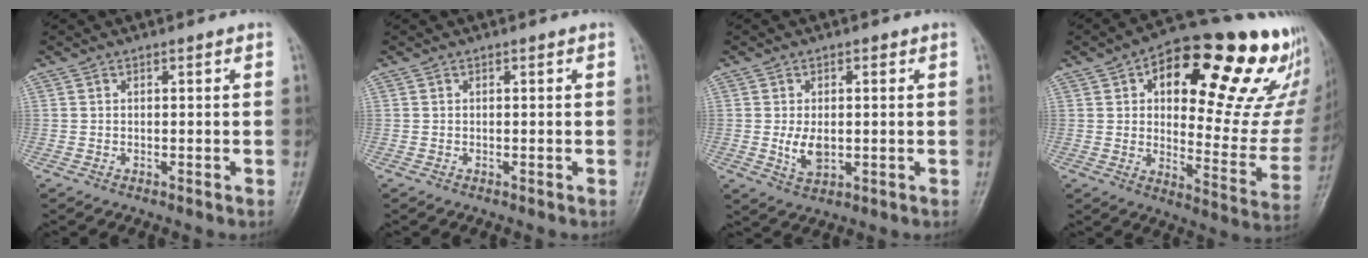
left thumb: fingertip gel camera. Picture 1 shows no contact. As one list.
[{"total": 0.0}, {"total": 4.8, "force": [-0.2, 3.0, 3.7], "torque": [-0.061, -0.009, 0.002]}, {"total": 30.5, "force": [15.6, 12.1, 23.2], "torque": [-0.254, -0.022, 0.223]}]